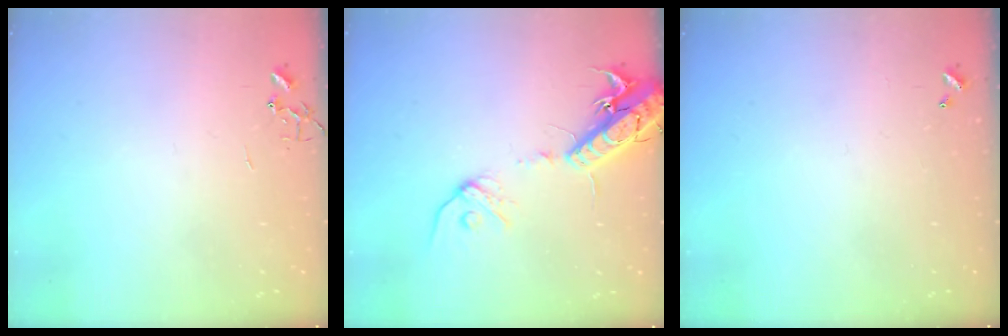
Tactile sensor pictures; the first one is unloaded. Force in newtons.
{"total": 17.2, "press": 16.9, "slide": 3.1}
{"total": 0.0}